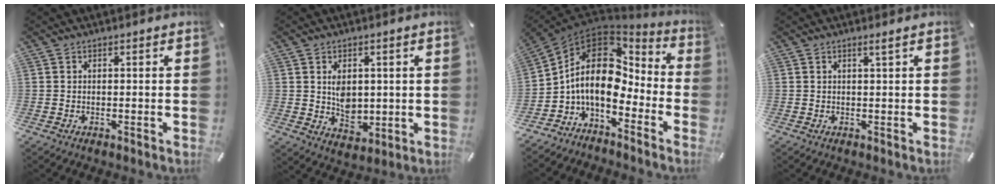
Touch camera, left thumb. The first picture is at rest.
{"total": 6.4, "force": [1.2, 5.1, 3.7], "torque": [-0.045, -0.003, 0.022]}
{"total": 14.4, "force": [-0.5, 9.8, 10.6], "torque": [-0.219, -0.004, -0.017]}
{"total": 1.4, "force": [0.6, 0.1, 1.2], "torque": [-0.023, -0.001, 0.011]}